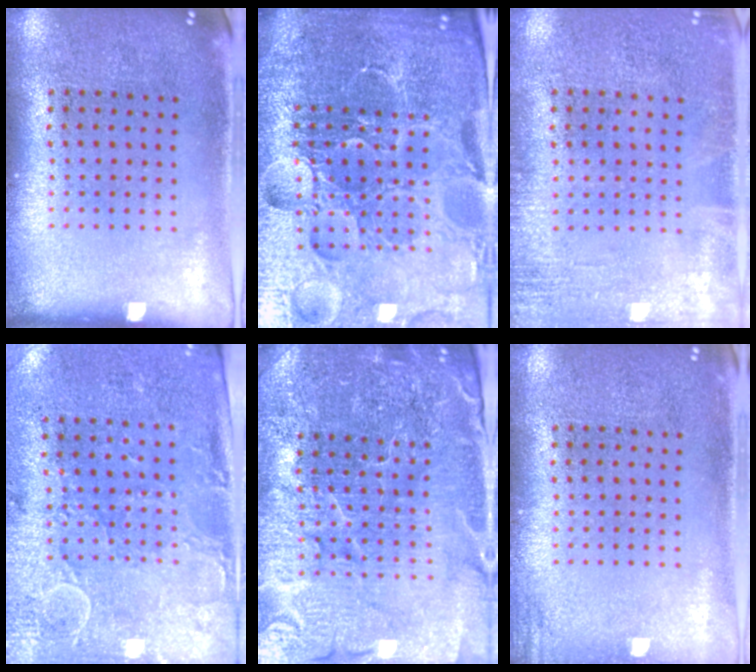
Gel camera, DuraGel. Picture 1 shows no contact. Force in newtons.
{"total": 6.7, "press": 5.9, "slide": 3.2}
{"total": 1.7, "press": 1.7, "slide": 0.3}
{"total": 2.9, "press": 2.4, "slide": 1.7}
{"total": 5.3, "press": 4.9, "slide": 2.1}
{"total": 1.2, "press": 1.2, "slide": 0.3}